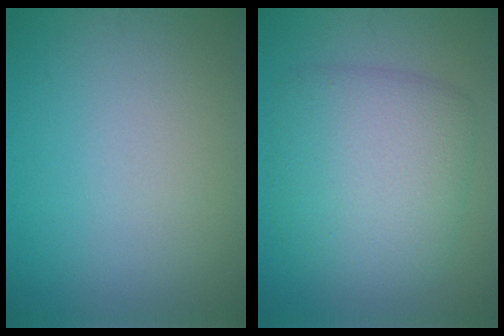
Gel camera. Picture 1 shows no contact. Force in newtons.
{"total": 6.4, "press": 6.3, "slide": 0.4}